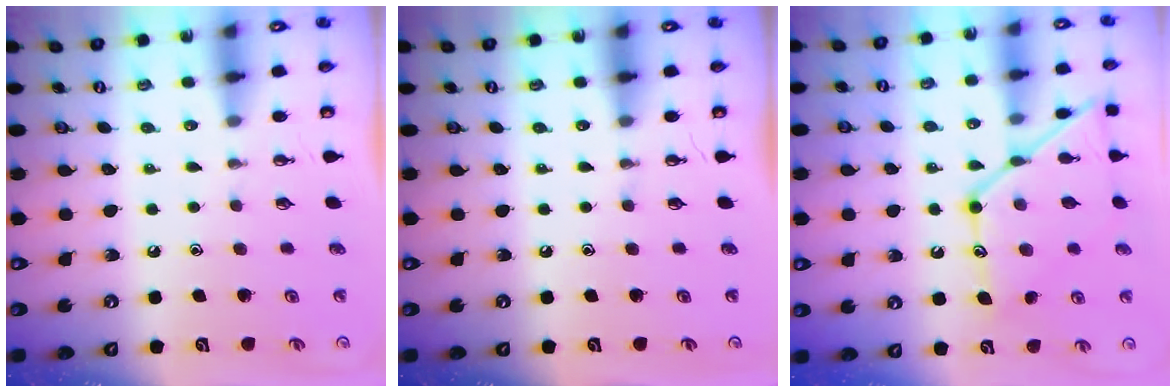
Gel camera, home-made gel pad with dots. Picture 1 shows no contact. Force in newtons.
{"total": 0.0}
{"total": 17.3, "press": 17.2, "slide": 1.2}